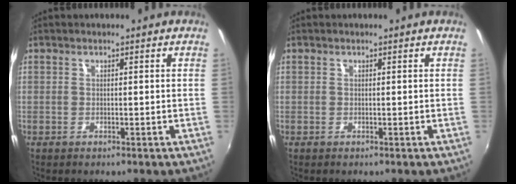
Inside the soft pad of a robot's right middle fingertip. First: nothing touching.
{"total": 0.0}